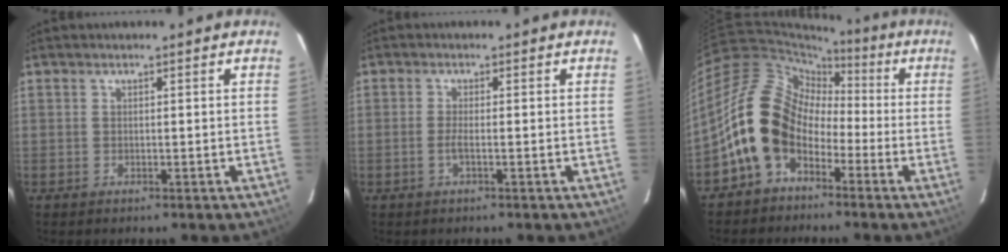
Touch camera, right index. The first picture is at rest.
{"total": 1.6, "force": [-0.7, -0.2, 1.4], "torque": [-0.029, -0.001, -0.014]}
{"total": 13.0, "force": [-4.9, 9.8, 7.0], "torque": [-0.137, 0.022, -0.095]}